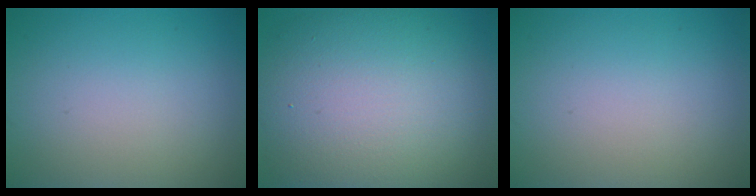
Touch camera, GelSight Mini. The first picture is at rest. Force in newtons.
{"total": 13.9, "press": 13.9, "slide": 0.5}
{"total": 0.0}